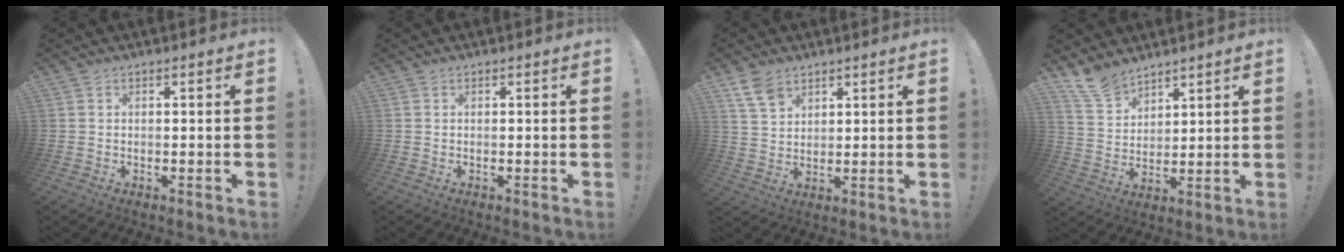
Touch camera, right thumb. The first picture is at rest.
{"total": 0.0}
{"total": 7.4, "force": [5.1, 4.6, 3.0], "torque": [-0.054, -0.023, 0.100]}
{"total": 9.8, "force": [8.3, 4.6, 2.3], "torque": [-0.049, -0.059, 0.162]}